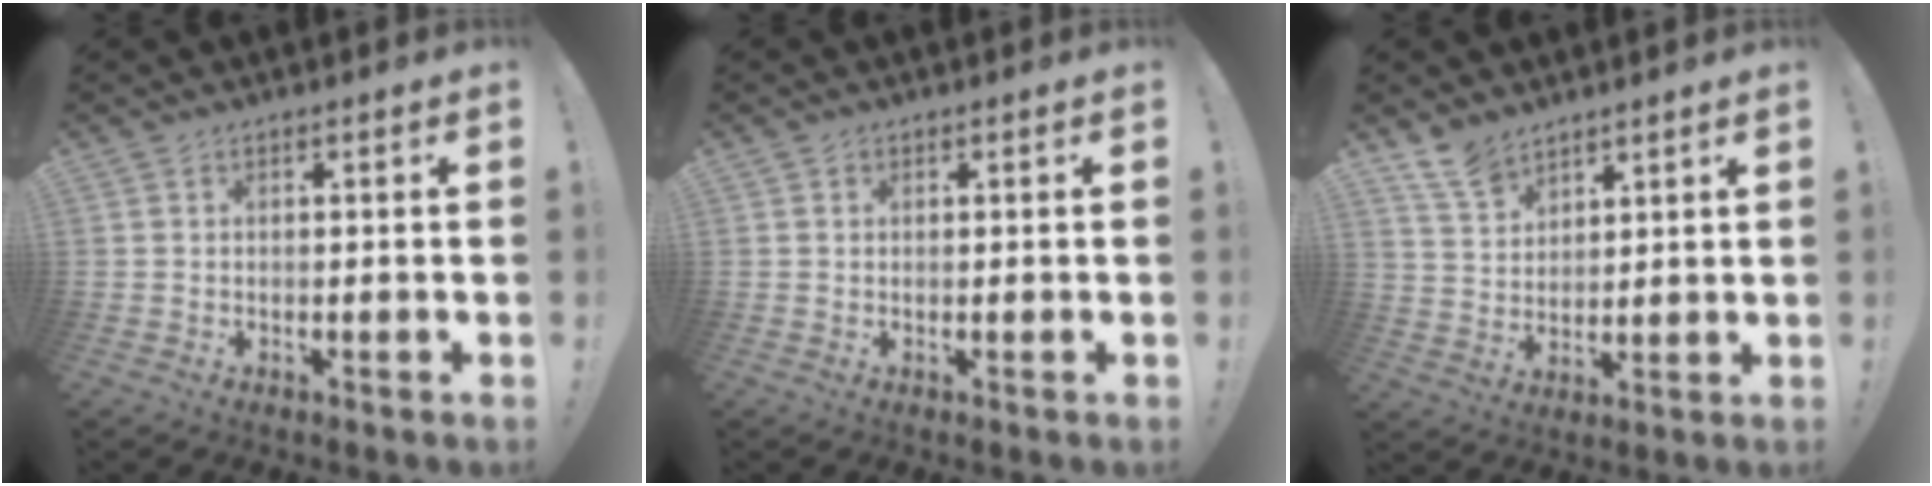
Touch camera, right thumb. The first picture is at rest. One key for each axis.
{"total": 0.7, "fx": 0.4, "fy": 0.6, "fz": 0.0, "tx": 0.006, "ty": -0.001, "tz": 0.006}
{"total": 8.8, "fx": 7.2, "fy": 4.5, "fz": 2.2, "tx": -0.045, "ty": -0.050, "tz": 0.141}